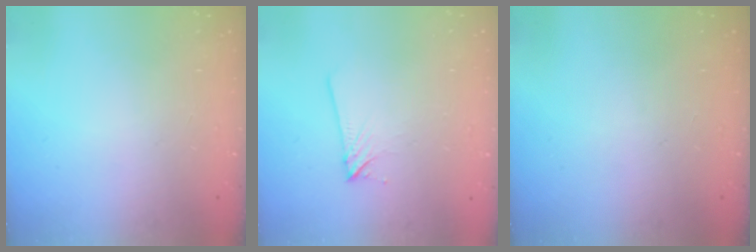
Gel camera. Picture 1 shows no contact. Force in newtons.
{"total": 5.0, "press": 5.0, "slide": 0.8}
{"total": 0.0}